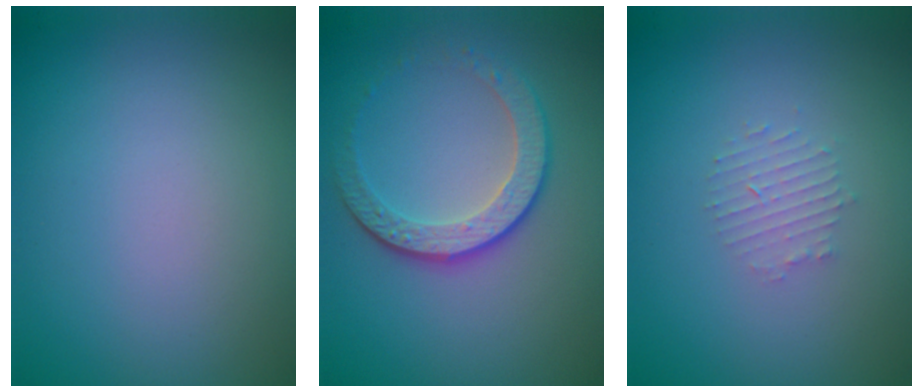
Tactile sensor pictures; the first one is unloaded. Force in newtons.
{"total": 4.0, "press": 3.1, "slide": 2.5}
{"total": 1.6, "press": 1.5, "slide": 0.3}